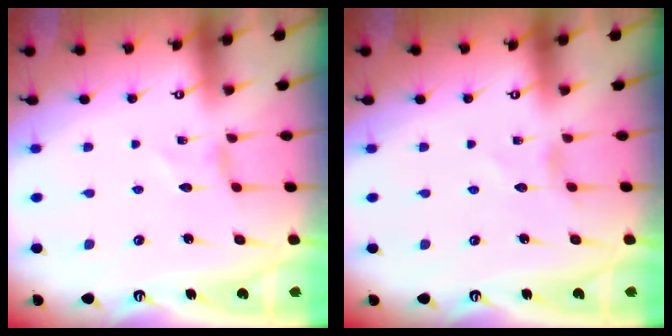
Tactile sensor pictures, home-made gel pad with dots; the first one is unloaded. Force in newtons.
{"total": 0.0}